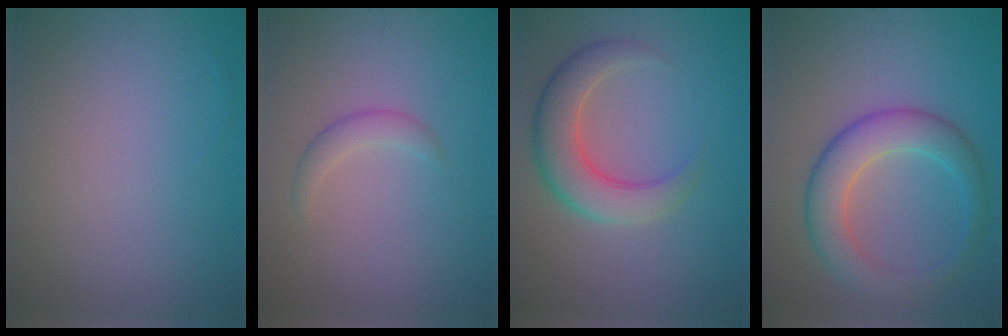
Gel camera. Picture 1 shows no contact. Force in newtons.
{"total": 1.6, "press": 1.6, "slide": 0.1}
{"total": 5.7, "press": 5.6, "slide": 0.2}
{"total": 5.9, "press": 5.9, "slide": 0.2}